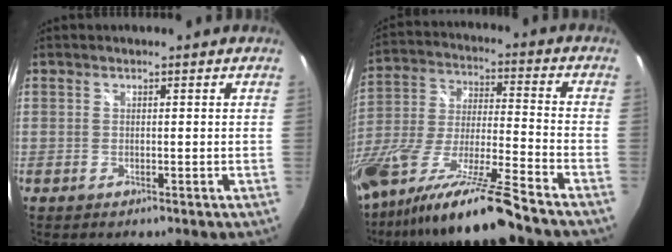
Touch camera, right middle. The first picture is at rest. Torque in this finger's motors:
{"motor_torque": [1.40, -0.74, 0.83, 0.21]}